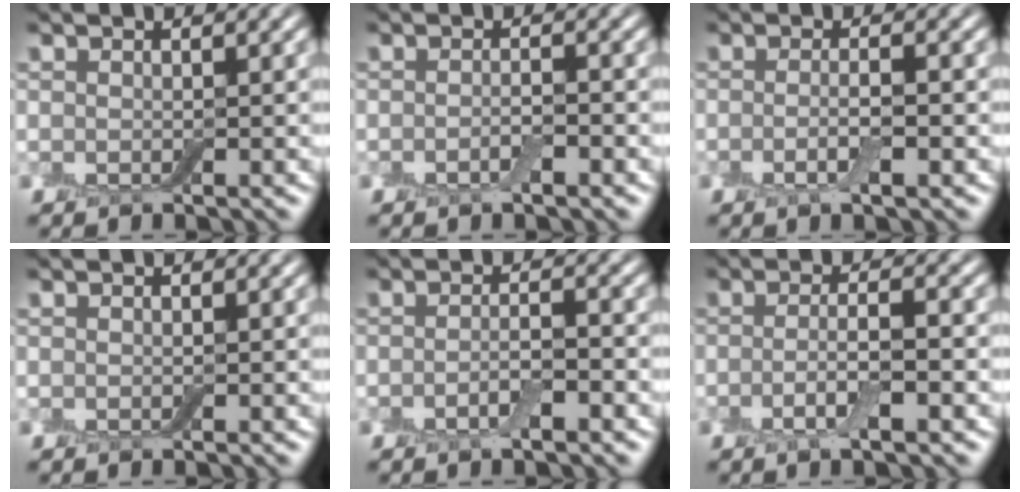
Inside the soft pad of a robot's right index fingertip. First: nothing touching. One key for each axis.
{"total": 1.3, "fx": -0.6, "fy": 0.3, "fz": 1.1, "tx": -0.021, "ty": -0.001, "tz": -0.013}
{"total": 2.4, "fx": -0.6, "fy": 0.4, "fz": 2.2, "tx": -0.043, "ty": -0.003, "tz": -0.015}
{"total": 0.0}
{"total": 2.1, "fx": -1.0, "fy": 0.4, "fz": 1.9, "tx": -0.034, "ty": 0.002, "tz": -0.020}
{"total": 3.3, "fx": -1.1, "fy": 0.6, "fz": 3.0, "tx": -0.056, "ty": 0.003, "tz": -0.025}